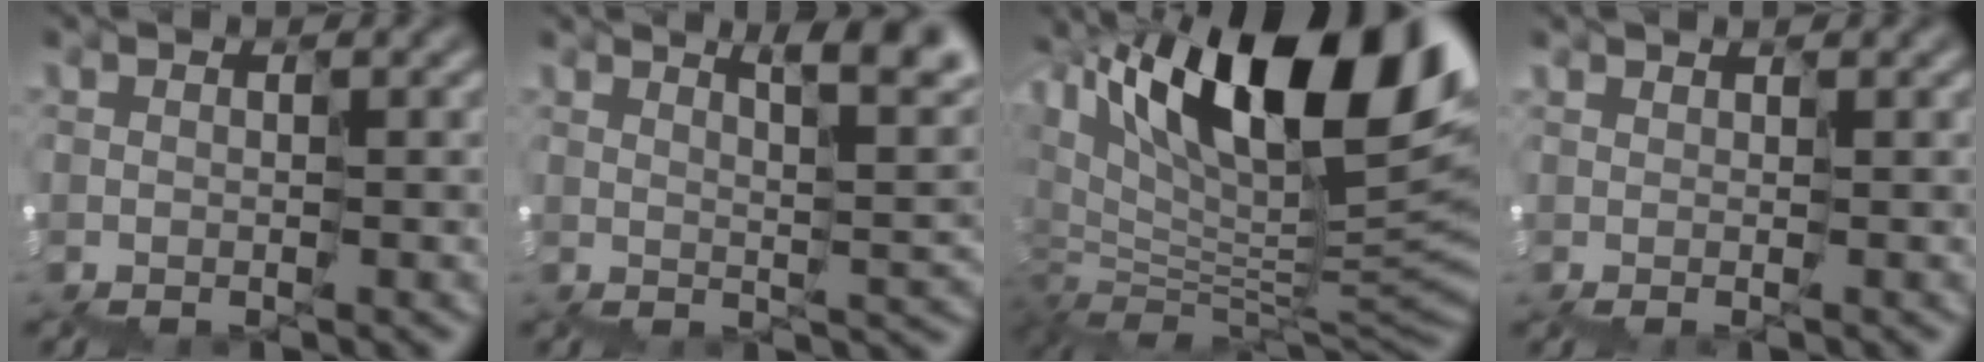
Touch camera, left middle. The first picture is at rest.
{"total": 6.4, "force": [4.1, 1.1, 4.8], "torque": [-0.048, 0.008, 0.066]}
{"total": 14.2, "force": [6.5, 5.0, 11.6], "torque": [-0.185, 0.023, 0.123]}
{"total": 1.1, "force": [0.8, -0.6, 0.3], "torque": [-0.006, 0.000, 0.017]}